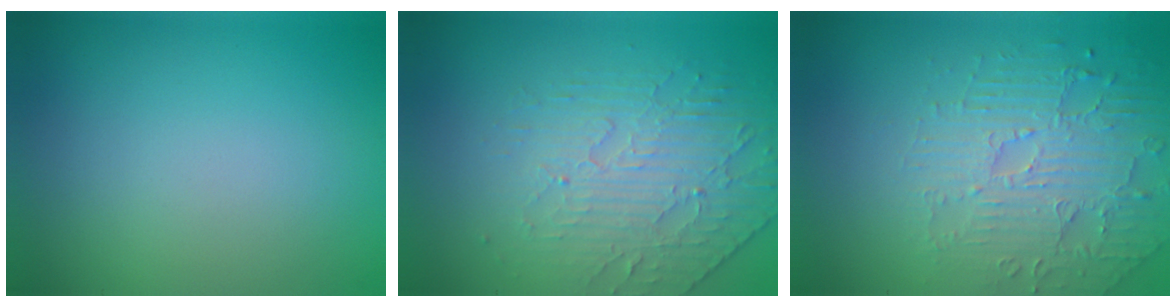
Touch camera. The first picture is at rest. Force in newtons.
{"total": 4.7, "press": 3.4, "slide": 3.2}
{"total": 4.7, "press": 4.0, "slide": 2.5}